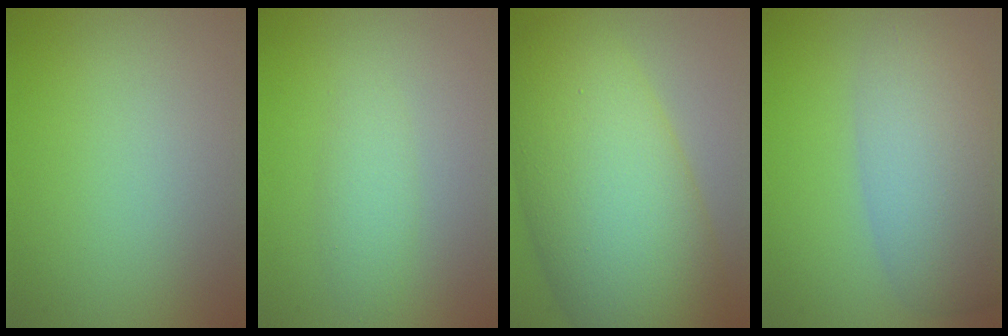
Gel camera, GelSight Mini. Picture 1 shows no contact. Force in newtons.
{"total": 1.8, "press": 1.8, "slide": 0.1}
{"total": 13.9, "press": 13.9, "slide": 0.2}
{"total": 7.6, "press": 7.6, "slide": 0.3}